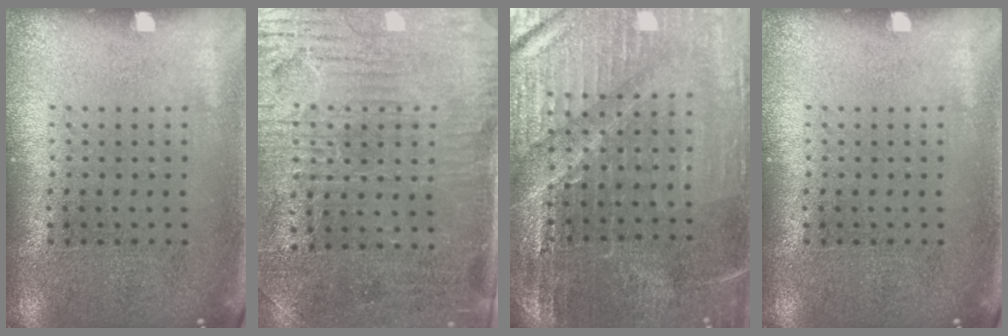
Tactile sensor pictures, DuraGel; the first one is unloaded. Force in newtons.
{"total": 3.5, "press": 3.2, "slide": 1.6}
{"total": 3.4, "press": 3.3, "slide": 0.4}
{"total": 0.0}